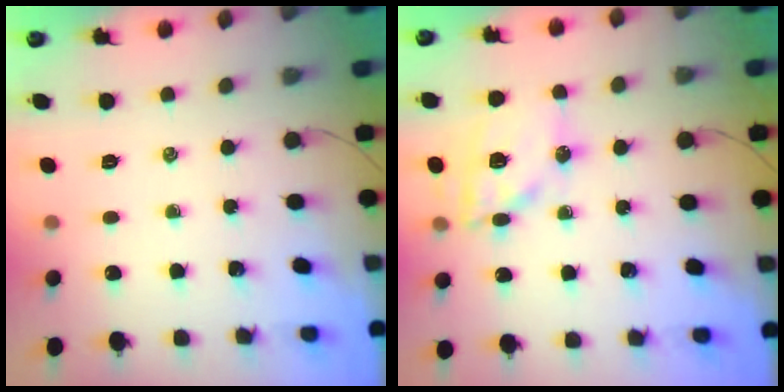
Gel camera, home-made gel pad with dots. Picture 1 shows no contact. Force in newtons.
{"total": 14.0, "press": 13.9, "slide": 2.2}